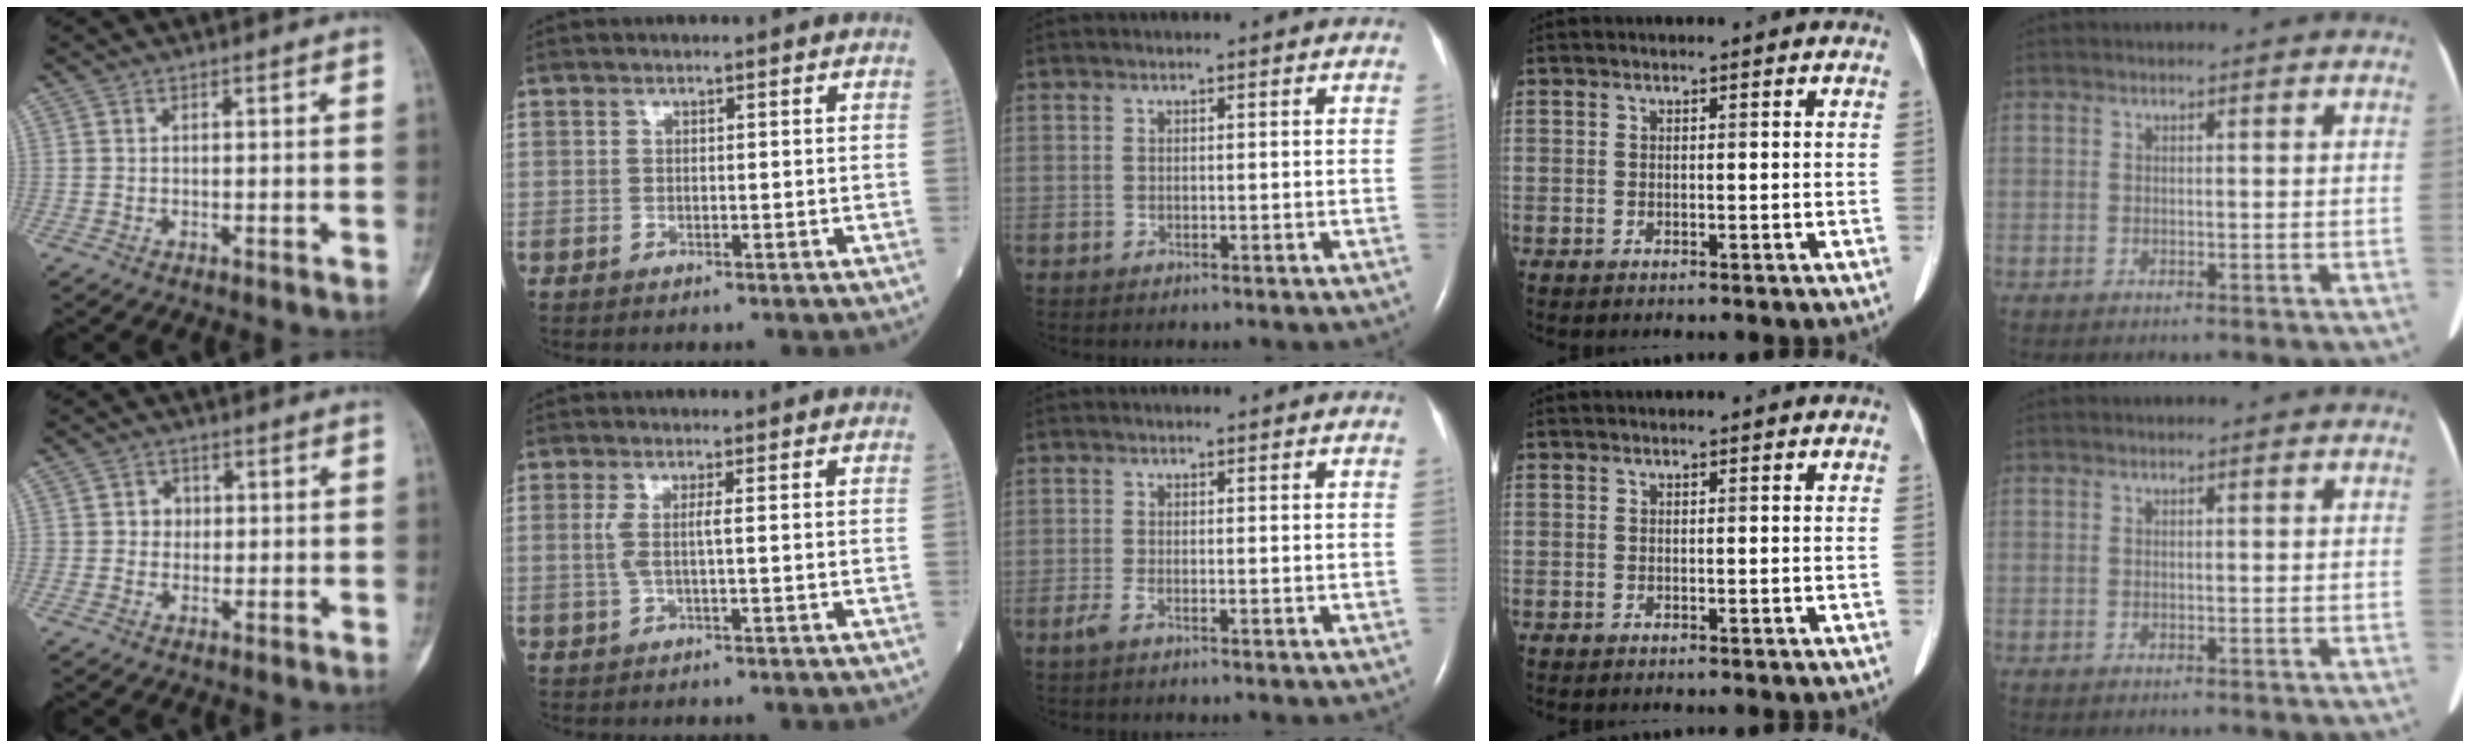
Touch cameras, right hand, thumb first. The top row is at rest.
{"thumb": {"total": 3.1, "force": [0.2, 2.9, 1.1], "torque": [0.007, 0.008, -0.001]}, "index": {"total": 2.3, "force": [0.1, -0.2, 2.3], "torque": [-0.055, 0.002, -0.001]}, "middle": {"total": 1.2, "force": [-0.8, 0.2, 1.0], "torque": [-0.030, -0.004, -0.019]}}